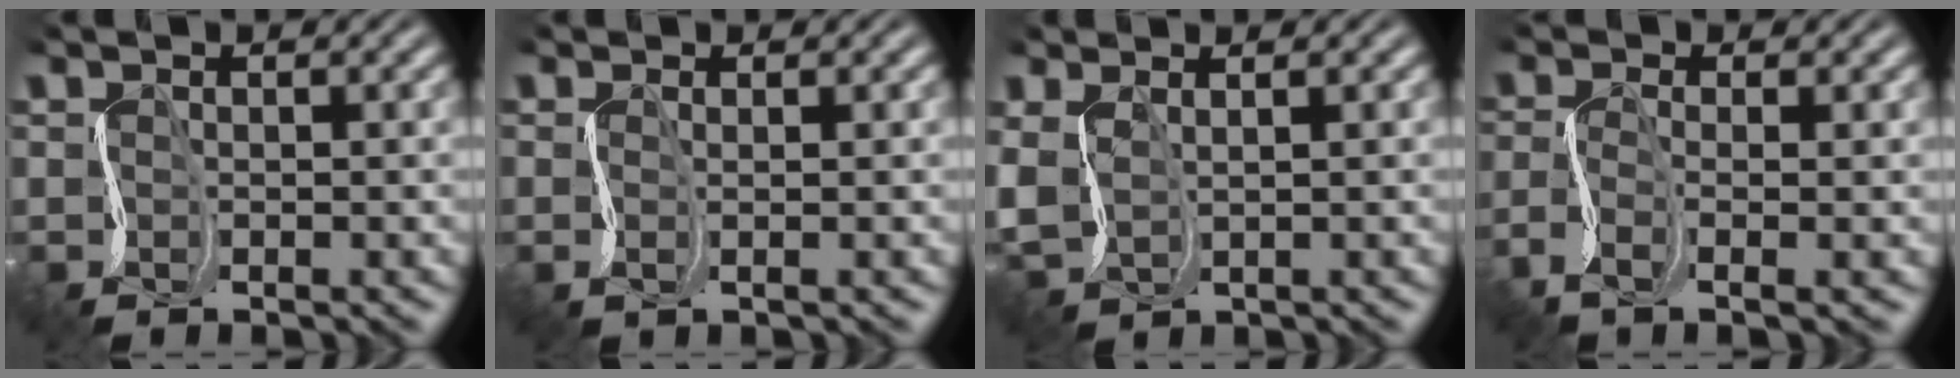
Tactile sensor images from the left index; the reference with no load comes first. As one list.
[{"total": 0.8, "force": [0.4, 0.2, 0.6], "torque": [-0.014, 0.000, 0.006]}, {"total": 1.9, "force": [1.0, 1.3, 1.1], "torque": [-0.038, 0.004, 0.027]}, {"total": 3.4, "force": [-2.1, 1.1, 2.4], "torque": [-0.070, -0.010, -0.049]}]